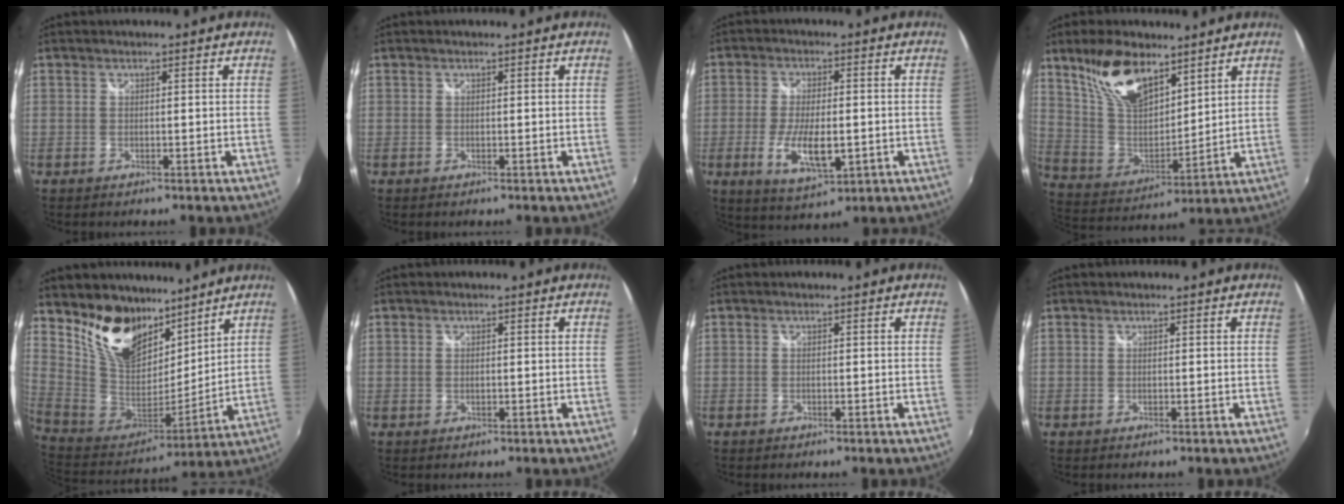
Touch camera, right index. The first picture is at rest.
{"total": 0.0}
{"total": 9.5, "force": [-2.3, 3.6, 8.5], "torque": [-0.168, -0.017, -0.037]}
{"total": 15.7, "force": [10.2, 7.2, 9.5], "torque": [-0.189, 0.015, 0.206]}
{"total": 17.1, "force": [11.7, 9.1, 8.4], "torque": [-0.182, 0.005, 0.232]}
{"total": 0.6, "force": [-0.1, 0.5, 0.4], "torque": [-0.009, -0.002, -0.001]}
{"total": 0.0}
{"total": 0.0}